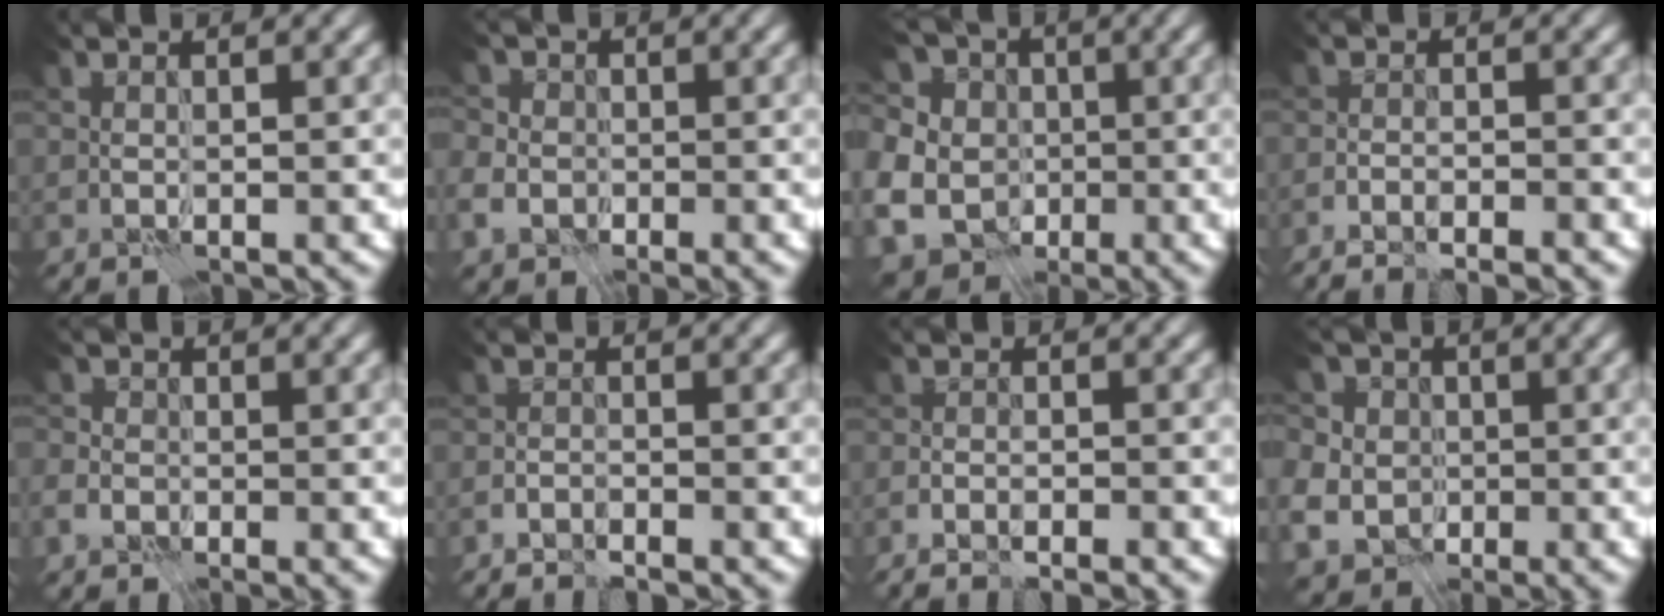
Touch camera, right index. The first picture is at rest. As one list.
[{"total": 4.2, "force": [-1.8, 3.4, 1.8], "torque": [-0.024, -0.010, -0.026]}, {"total": 11.6, "force": [-1.2, 10.5, 4.8], "torque": [-0.116, 0.008, -0.046]}, {"total": 3.6, "force": [-3.2, 0.6, 1.6], "torque": [-0.021, 0.009, -0.050]}, {"total": 1.8, "force": [-1.4, 1.0, 0.4], "torque": [-0.006, 0.001, -0.030]}, {"total": 2.0, "force": [-2.0, 0.0, 0.1], "torque": [-0.005, 0.006, -0.035]}, {"total": 2.9, "force": [-2.5, 0.5, 1.4], "torque": [-0.019, 0.011, -0.037]}, {"total": 7.4, "force": [-0.9, 7.1, 2.0], "torque": [-0.055, 0.013, -0.048]}]